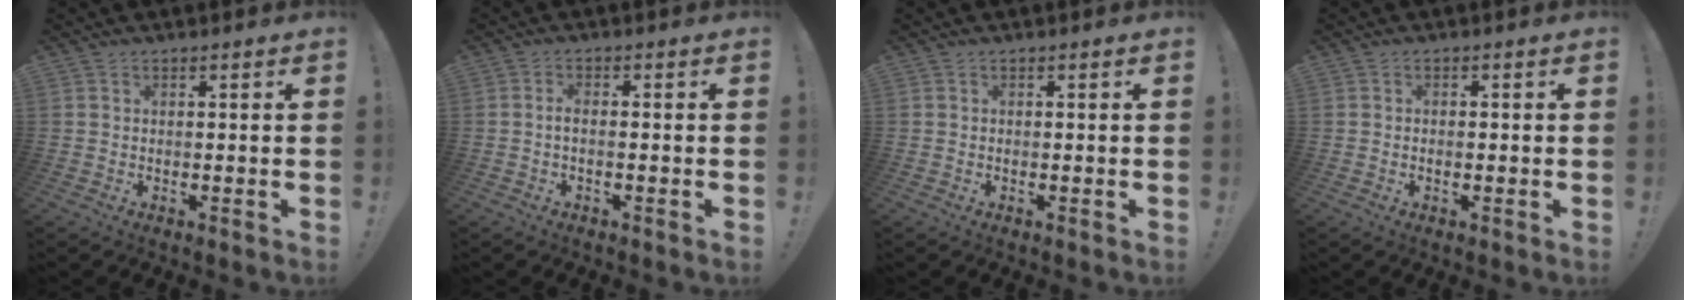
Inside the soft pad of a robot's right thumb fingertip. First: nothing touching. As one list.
[{"total": 2.3, "force": [-0.5, 0.4, 2.2], "torque": [-0.040, 0.003, -0.010]}, {"total": 0.0}, {"total": 0.9, "force": [-0.4, 0.5, 0.6], "torque": [-0.003, 0.000, -0.009]}]